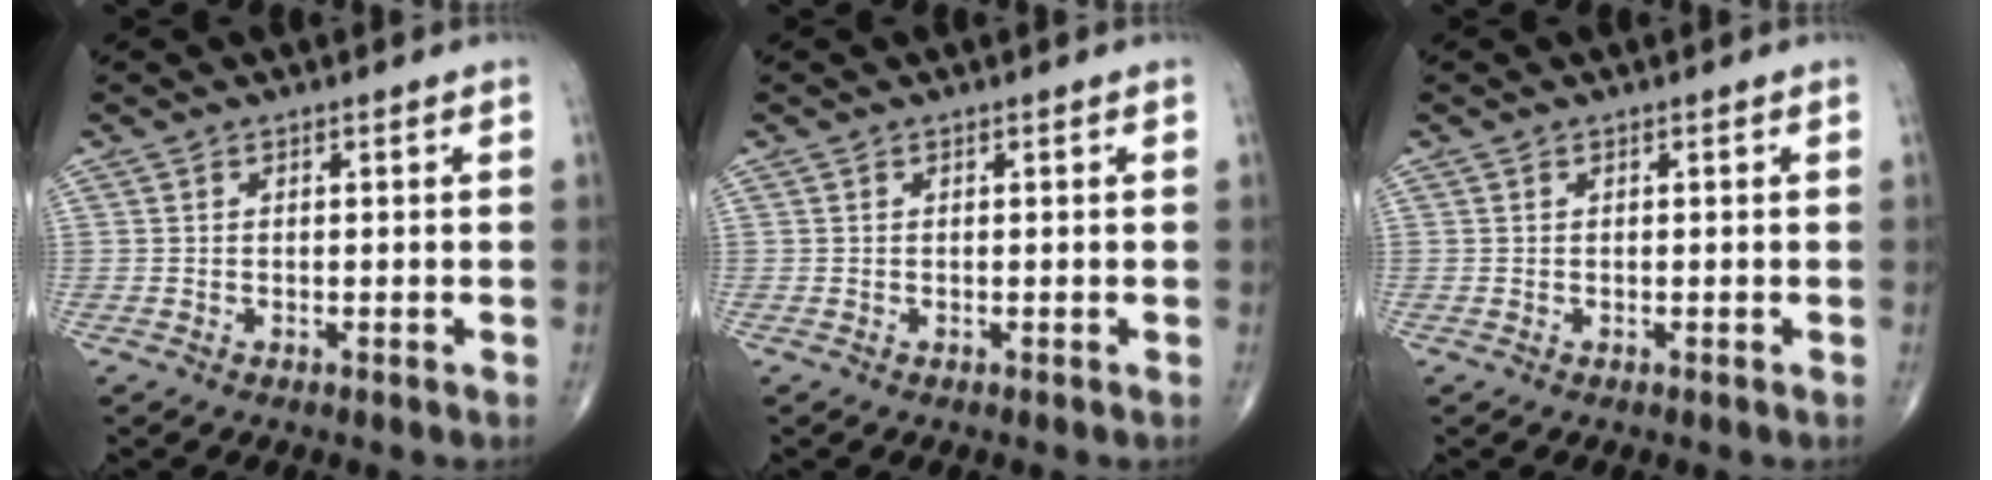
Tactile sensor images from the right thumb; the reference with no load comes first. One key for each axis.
{"total": 0.0}
{"total": 0.0}